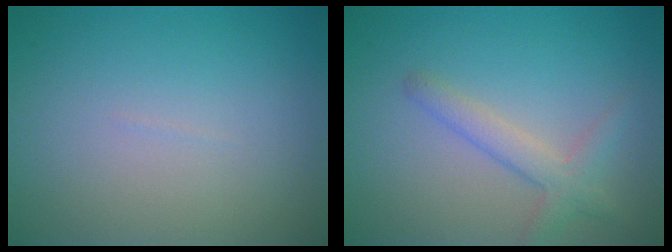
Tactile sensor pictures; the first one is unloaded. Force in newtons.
{"total": 2.6, "press": 2.5, "slide": 0.1}